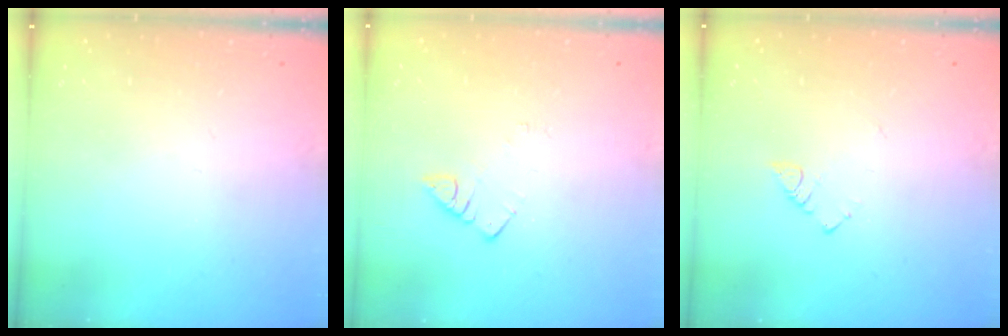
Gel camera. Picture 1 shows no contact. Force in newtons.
{"total": 2.5, "press": 2.5, "slide": 0.3}
{"total": 2.7, "press": 2.7, "slide": 0.4}